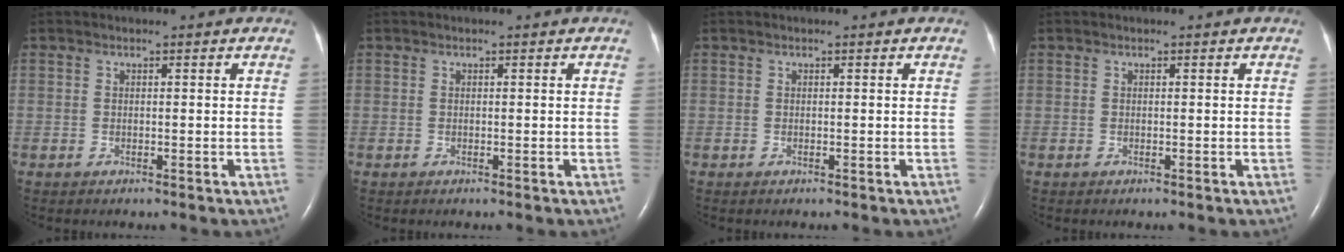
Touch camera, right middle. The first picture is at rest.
{"total": 0.0}
{"total": 0.0}
{"total": 0.0}